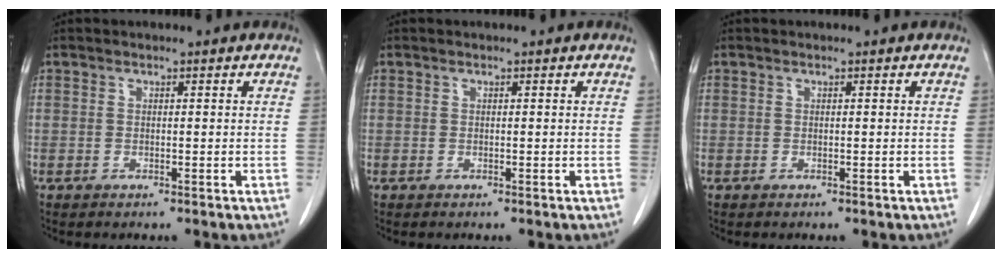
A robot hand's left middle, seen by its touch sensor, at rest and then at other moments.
{"total": 0.0}
{"total": 0.0}